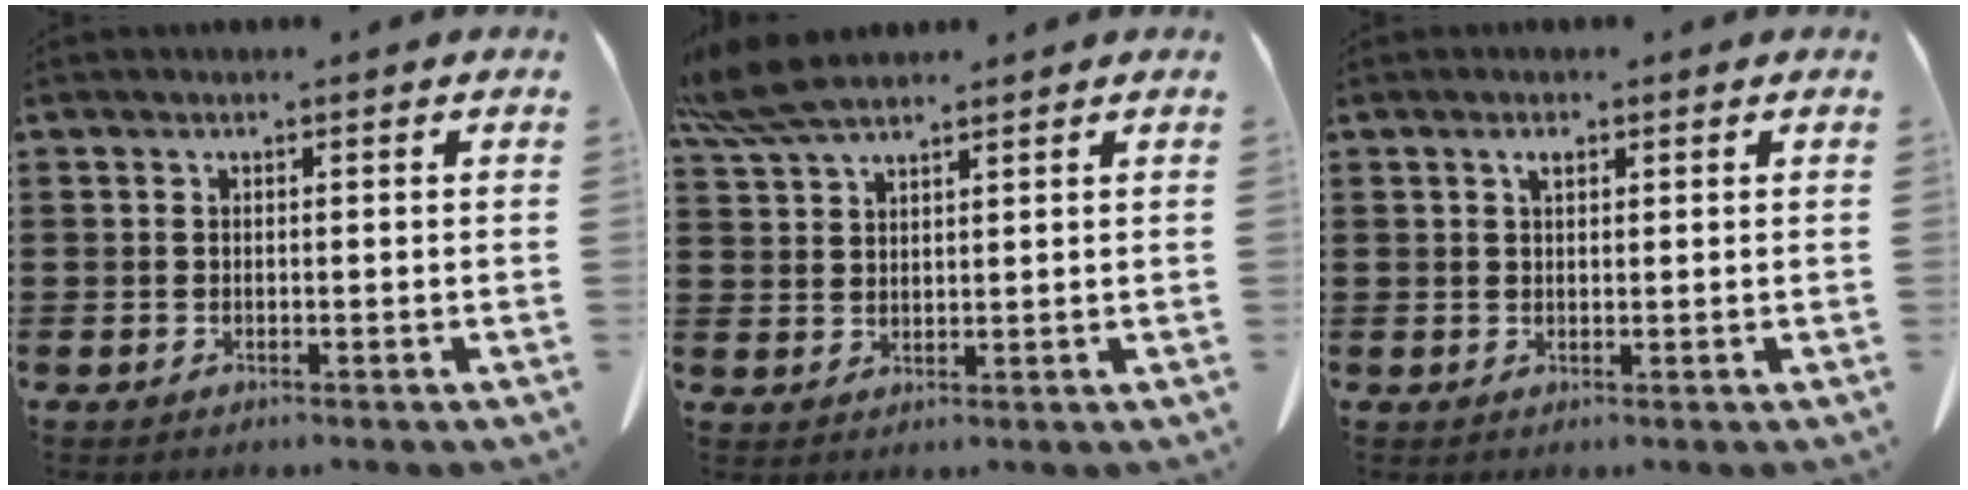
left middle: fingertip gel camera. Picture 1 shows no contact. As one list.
[{"total": 6.4, "force": [5.3, 1.3, 3.3], "torque": [-0.087, -0.010, 0.099]}, {"total": 1.4, "force": [0.8, 0.5, 1.1], "torque": [-0.016, -0.002, 0.012]}]